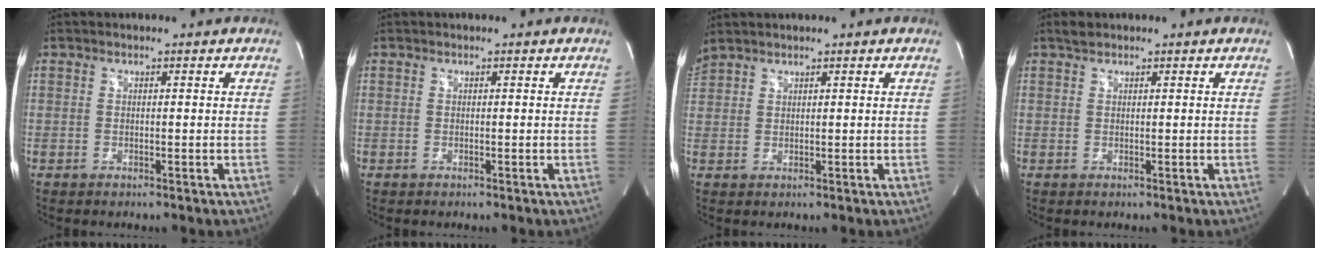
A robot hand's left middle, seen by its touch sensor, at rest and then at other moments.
{"total": 0.0}
{"total": 3.2, "force": [3.0, 0.3, 1.0], "torque": [-0.036, 0.030, 0.066]}
{"total": 1.2, "force": [1.0, 0.4, 0.4], "torque": [-0.013, 0.008, 0.020]}